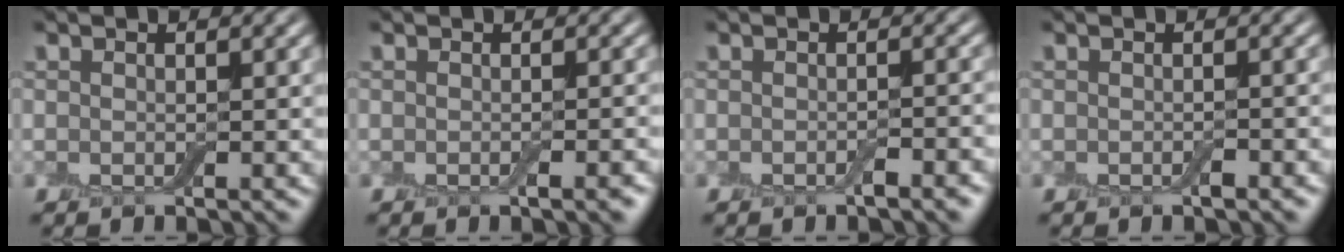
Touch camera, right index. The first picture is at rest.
{"total": 1.6, "force": [-0.6, 0.3, 1.4], "torque": [-0.016, -0.001, -0.009]}
{"total": 1.6, "force": [-0.9, 0.3, 1.3], "torque": [-0.016, -0.001, -0.014]}
{"total": 0.8, "force": [-0.5, 0.2, 0.7], "torque": [-0.010, 0.000, -0.007]}